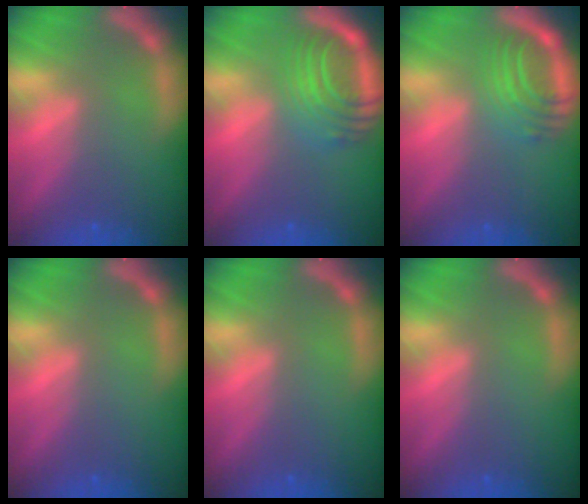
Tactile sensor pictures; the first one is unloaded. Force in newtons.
{"total": 8.1}
{"total": 6.1}
{"total": 0.0}
{"total": 0.0}
{"total": 0.0}